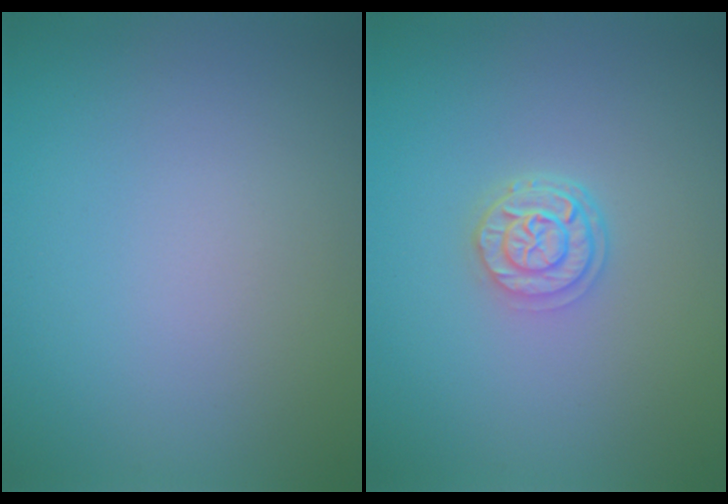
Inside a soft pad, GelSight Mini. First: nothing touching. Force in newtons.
{"total": 2.7, "press": 2.2, "slide": 1.5}